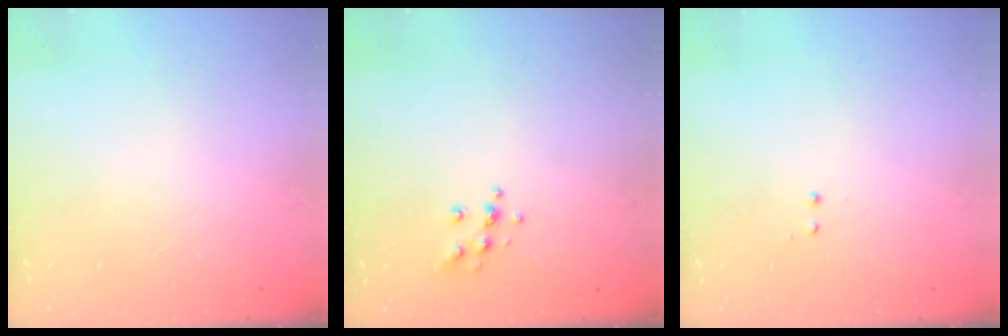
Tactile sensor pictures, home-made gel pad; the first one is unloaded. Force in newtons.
{"total": 6.4, "press": 6.3, "slide": 1.2}
{"total": 0.5, "press": 0.5, "slide": 0.3}